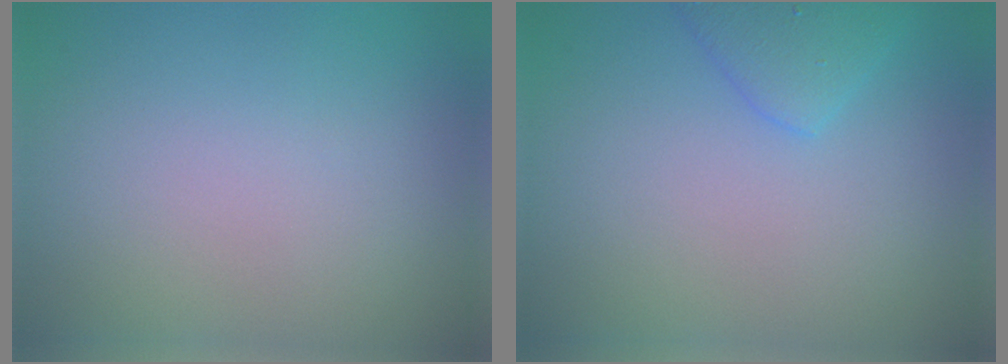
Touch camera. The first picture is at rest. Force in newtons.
{"total": 2.5, "press": 2.5, "slide": 0.2}